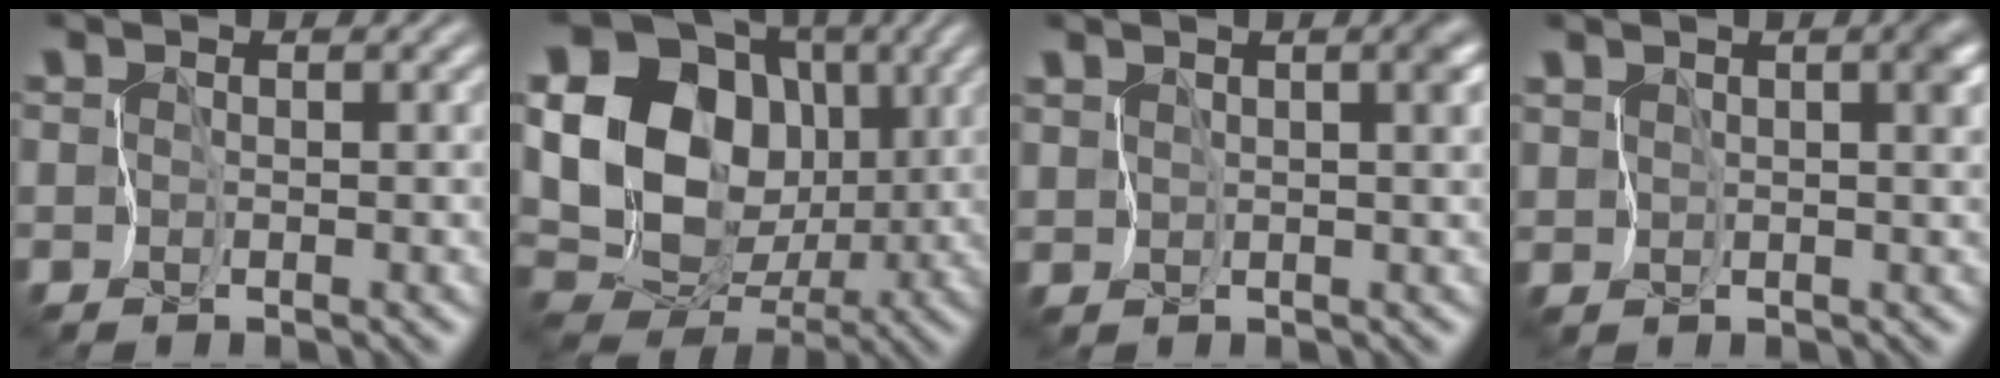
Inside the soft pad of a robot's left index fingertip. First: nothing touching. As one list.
[{"total": 19.2, "force": [3.1, 16.3, 9.7], "torque": [-0.197, 0.030, 0.034]}, {"total": 3.4, "force": [1.2, 1.3, 2.9], "torque": [-0.036, 0.006, 0.020]}, {"total": 2.9, "force": [1.0, 1.2, 2.4], "torque": [-0.033, 0.002, 0.019]}]